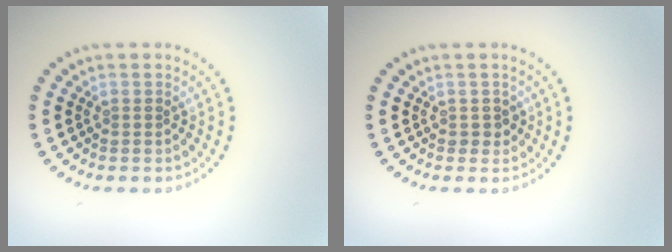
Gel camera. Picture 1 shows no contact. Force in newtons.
{"total": 1.1, "press": 1.0, "slide": 0.5}